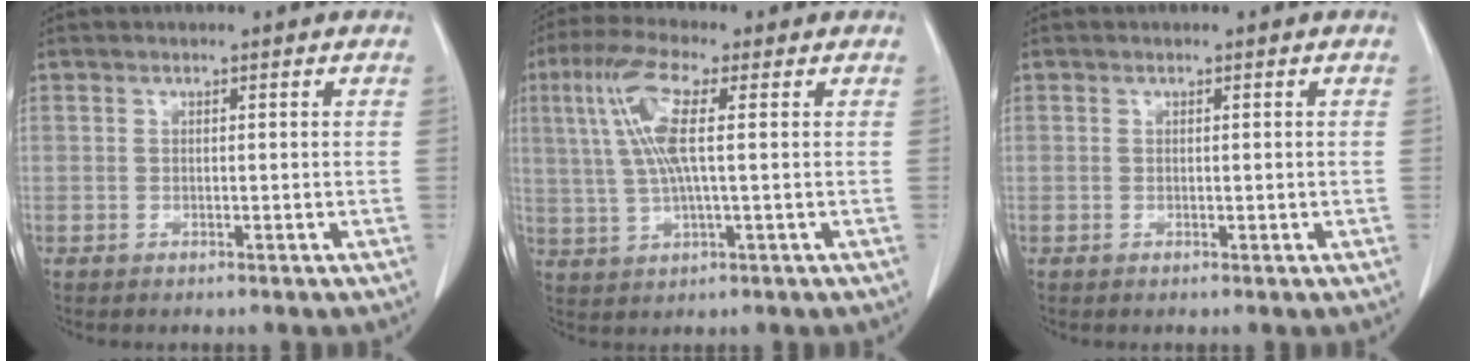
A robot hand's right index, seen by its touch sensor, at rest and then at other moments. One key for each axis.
{"total": 9.2, "fx": 2.1, "fy": 1.4, "fz": 8.8, "tx": -0.199, "ty": 0.016, "tz": 0.041}
{"total": 0.0}